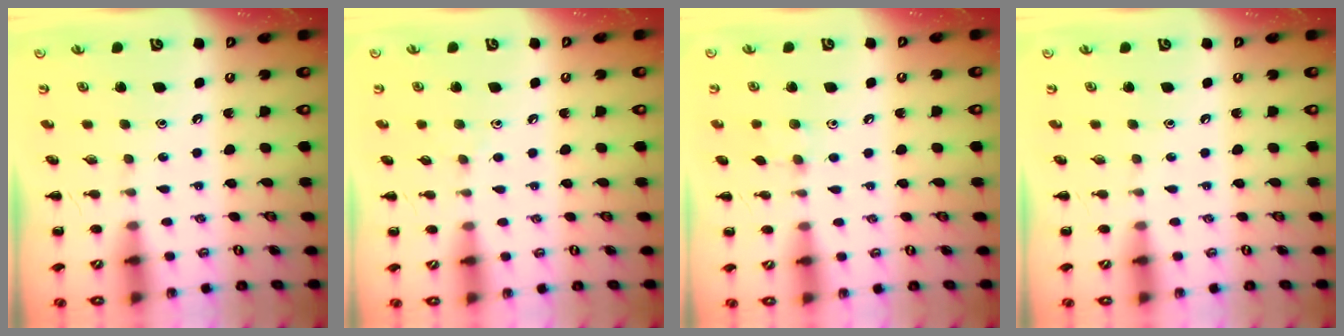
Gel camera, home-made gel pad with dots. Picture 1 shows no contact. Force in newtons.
{"total": 3.2, "press": 3.0, "slide": 1.2}
{"total": 5.7, "press": 5.4, "slide": 2.0}
{"total": 0.0}